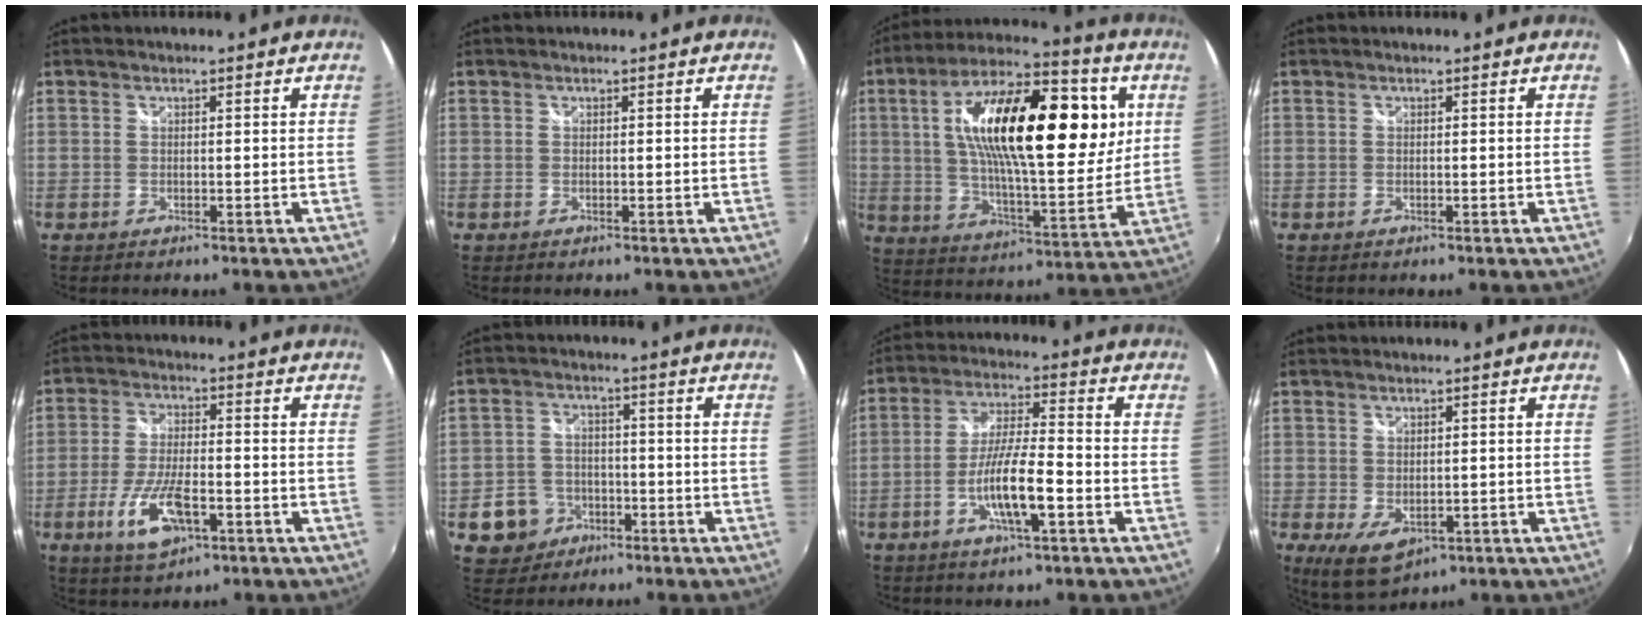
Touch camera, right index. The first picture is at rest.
{"total": 0.0}
{"total": 26.8, "force": [6.7, 10.4, 23.8], "torque": [-0.419, 0.024, 0.100]}
{"total": 0.0}
{"total": 10.3, "force": [-4.4, 3.8, 8.4], "torque": [-0.181, -0.012, -0.077]}
{"total": 7.9, "force": [-3.5, 6.9, 1.7], "torque": [-0.057, 0.015, -0.047]}
{"total": 9.9, "force": [-3.8, 1.3, 9.0], "torque": [-0.177, -0.002, -0.070]}
{"total": 6.8, "force": [-2.0, 4.3, 4.9], "torque": [-0.091, -0.025, -0.025]}